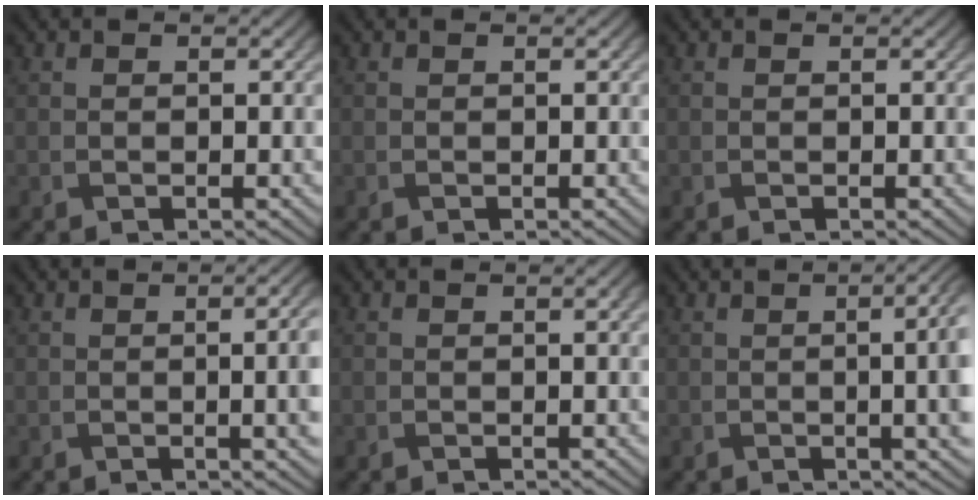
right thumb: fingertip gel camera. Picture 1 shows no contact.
{"total": 0.0}
{"total": 0.0}
{"total": 6.9, "force": [-0.3, 2.4, 6.5], "torque": [-0.072, 0.000, -0.001]}
{"total": 0.9, "force": [0.2, 0.2, 0.9], "torque": [-0.013, 0.001, 0.002]}
{"total": 8.9, "force": [0.3, 3.3, 8.2], "torque": [-0.077, 0.015, -0.005]}